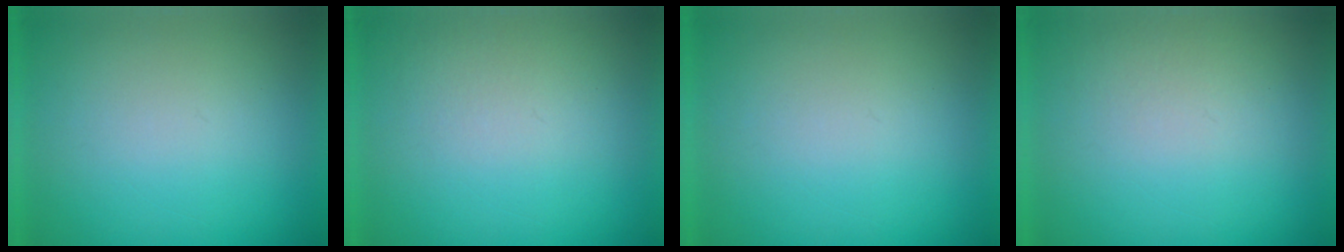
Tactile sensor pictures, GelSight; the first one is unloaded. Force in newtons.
{"total": 1.8}
{"total": 0.0}
{"total": 1.9}